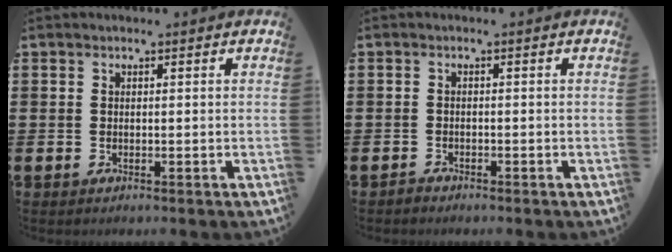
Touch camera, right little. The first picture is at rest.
{"total": 0.8, "force": [-0.7, 0.2, 0.0], "torque": [-0.001, 0.000, -0.016]}